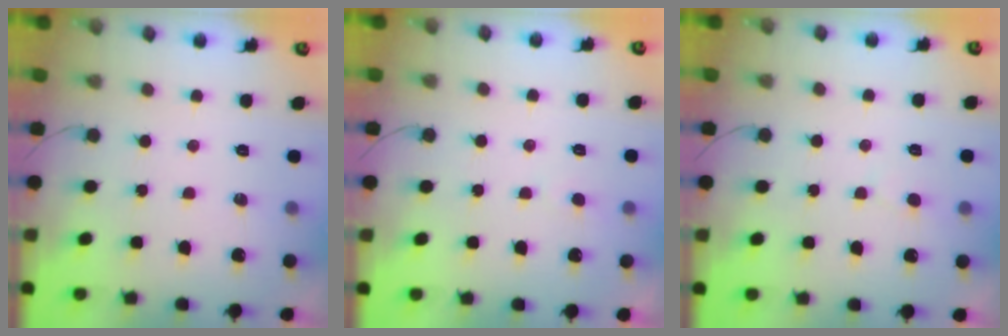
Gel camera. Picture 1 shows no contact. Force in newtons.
{"total": 2.7, "press": 2.7, "slide": 0.3}
{"total": 3.7, "press": 3.7, "slide": 0.4}